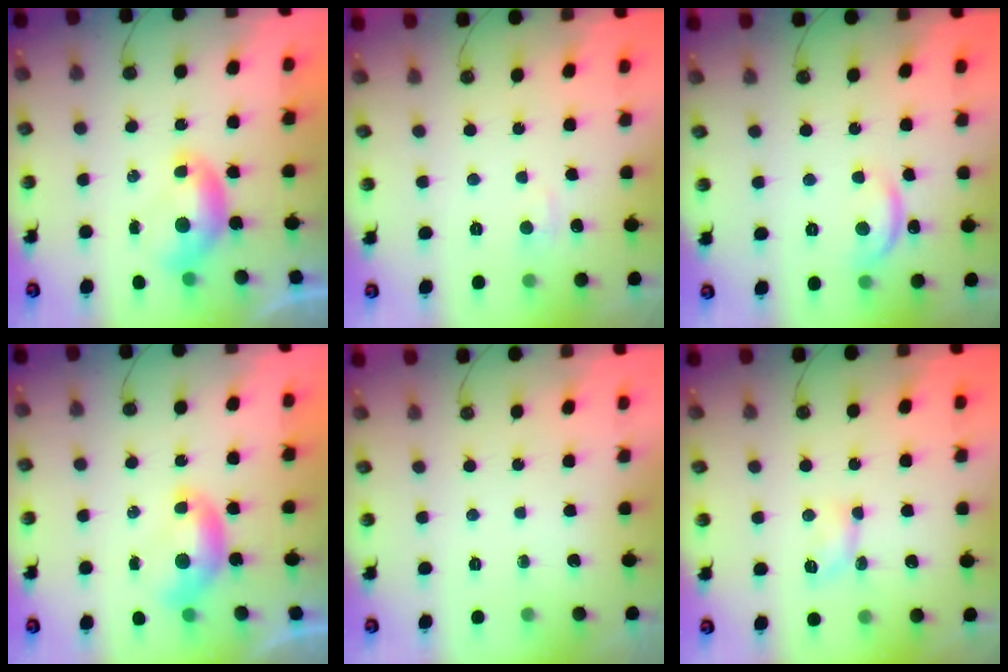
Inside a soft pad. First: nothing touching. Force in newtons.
{"total": 2.4, "press": 2.3, "slide": 0.2}
{"total": 3.3, "press": 3.2, "slide": 0.8}
{"total": 0.0}
{"total": 0.0}
{"total": 2.9, "press": 2.9, "slide": 0.5}